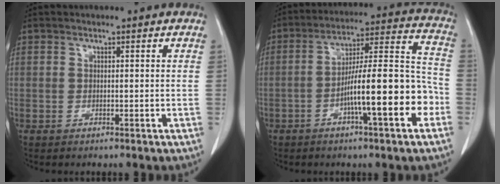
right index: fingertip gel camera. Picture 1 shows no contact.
{"total": 14.9, "force": [-5.0, 1.4, 14.0], "torque": [-0.212, 0.020, -0.076]}